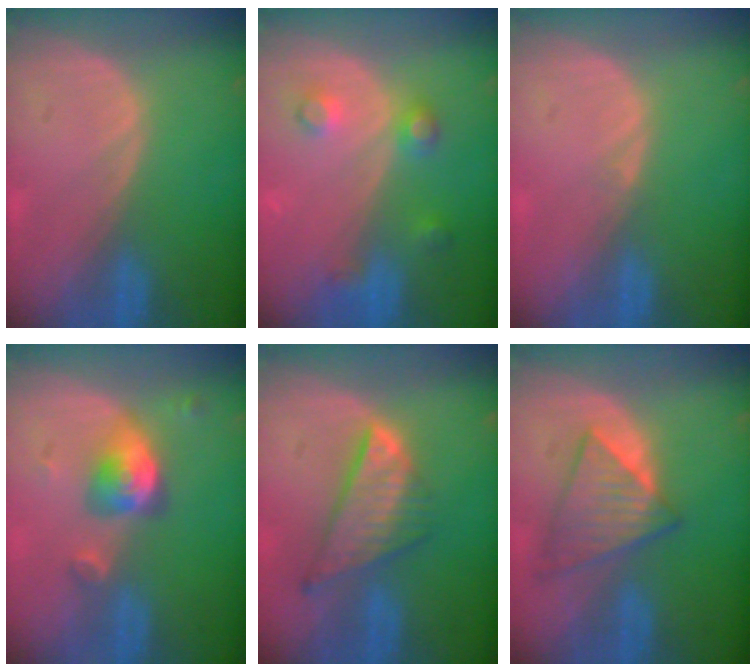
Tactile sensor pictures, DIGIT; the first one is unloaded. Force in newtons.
{"total": 4.2, "press": 4.2, "slide": 0.0}
{"total": 0.6, "press": 0.4, "slide": 0.5}
{"total": 5.0, "press": 4.9, "slide": 0.4}
{"total": 8.3, "press": 7.1, "slide": 4.2}
{"total": 6.5, "press": 6.5, "slide": 0.7}